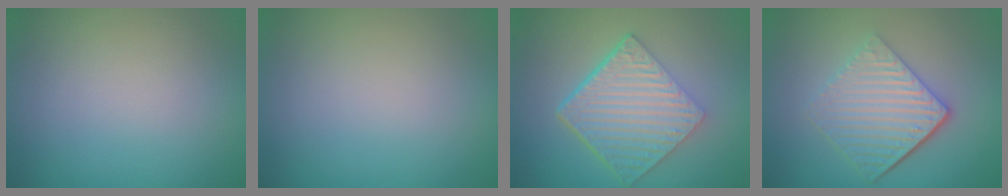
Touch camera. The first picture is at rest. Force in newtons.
{"total": 0.0}
{"total": 7.0, "press": 4.7, "slide": 5.2}
{"total": 5.6, "press": 3.9, "slide": 3.9}